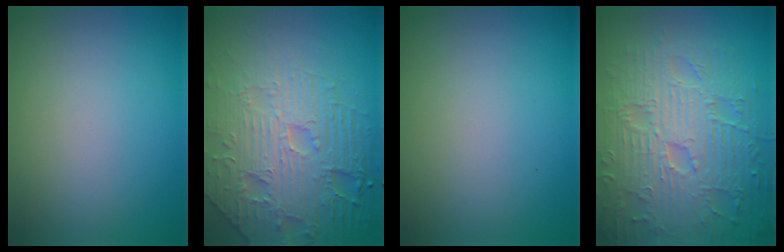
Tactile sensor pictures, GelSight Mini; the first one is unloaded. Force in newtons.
{"total": 8.6, "press": 6.3, "slide": 5.9}
{"total": 0.0}
{"total": 10.0, "press": 6.9, "slide": 7.2}